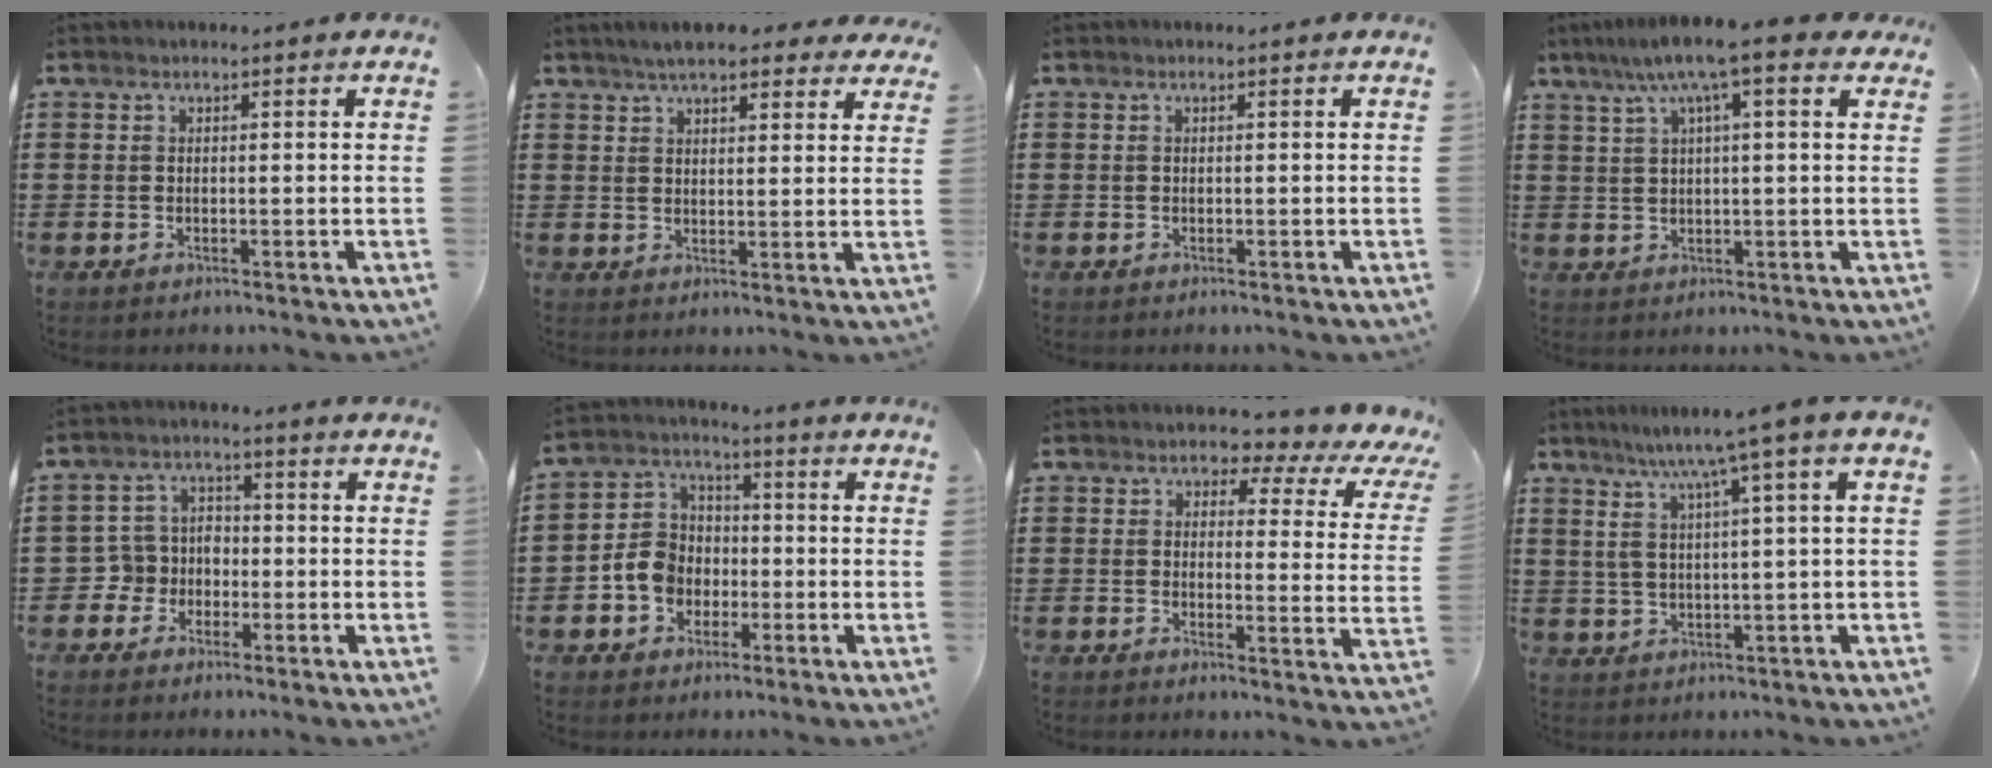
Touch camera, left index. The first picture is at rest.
{"total": 5.9, "force": [5.0, 1.5, 2.8], "torque": [-0.059, -0.004, 0.089]}
{"total": 0.0}
{"total": 12.0, "force": [8.6, 0.6, 8.4], "torque": [-0.180, -0.024, 0.142]}
{"total": 4.8, "force": [-2.1, 4.2, 1.1], "torque": [-0.051, 0.008, -0.049]}
{"total": 6.4, "force": [-2.0, 5.6, 2.3], "torque": [-0.069, 0.018, -0.040]}
{"total": 2.9, "force": [2.2, 1.2, 1.5], "torque": [-0.034, -0.022, 0.027]}
{"total": 6.2, "force": [2.7, -0.2, 5.6], "torque": [-0.120, -0.010, 0.037]}